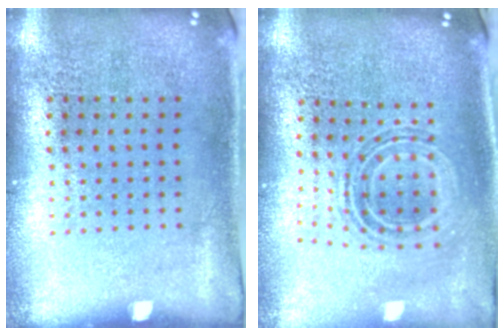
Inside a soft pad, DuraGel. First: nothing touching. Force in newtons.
{"total": 0.8, "press": 0.8, "slide": 0.3}